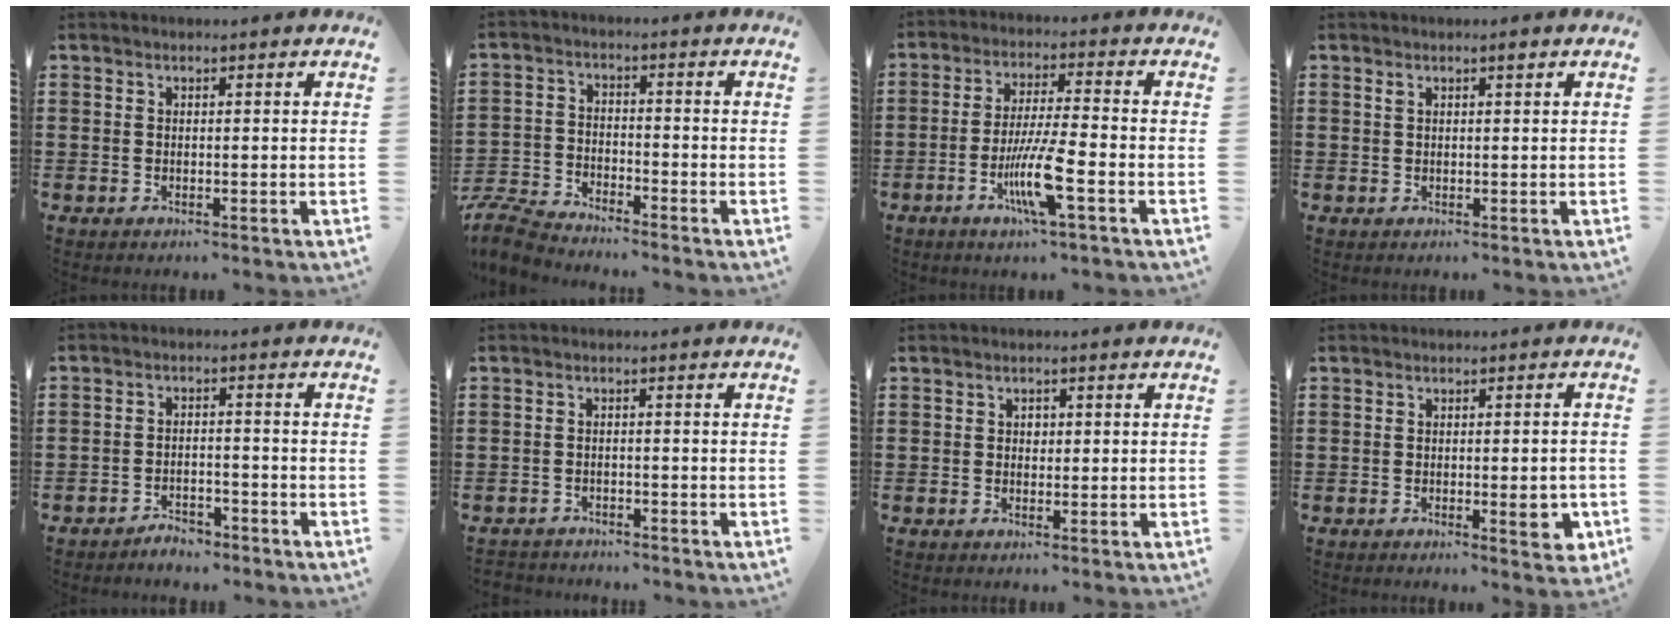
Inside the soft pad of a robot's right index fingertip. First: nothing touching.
{"total": 5.3, "force": [-5.2, 0.5, 0.8], "torque": [-0.048, -0.006, -0.113]}
{"total": 8.7, "force": [-3.6, 0.7, 7.9], "torque": [-0.160, -0.016, -0.069]}
{"total": 1.4, "force": [0.9, 0.3, 1.0], "torque": [-0.014, -0.003, 0.013]}
{"total": 2.8, "force": [-2.7, 0.5, 0.4], "torque": [-0.012, 0.005, -0.056]}
{"total": 1.6, "force": [-1.6, 0.2, -0.3], "torque": [0.000, 0.003, -0.036]}
{"total": 0.9, "force": [0.2, 0.7, 0.6], "torque": [-0.012, 0.004, 0.004]}
{"total": 3.5, "force": [-1.2, 1.0, 3.1], "torque": [-0.039, -0.002, -0.020]}